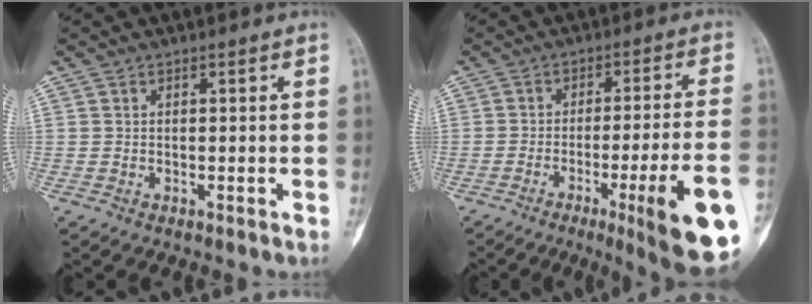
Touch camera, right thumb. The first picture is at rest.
{"total": 17.2, "force": [-6.7, 1.5, 15.7], "torque": [-0.174, 0.008, -0.088]}